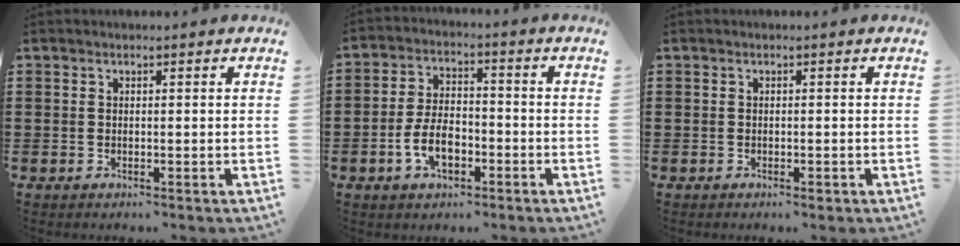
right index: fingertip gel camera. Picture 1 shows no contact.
{"total": 6.5, "force": [-2.5, 3.3, 5.0], "torque": [-0.112, 0.000, -0.050]}
{"total": 0.6, "force": [-0.4, 0.3, 0.4], "torque": [-0.011, -0.004, -0.006]}